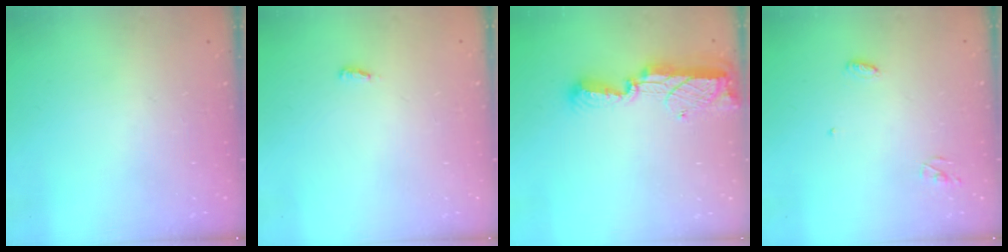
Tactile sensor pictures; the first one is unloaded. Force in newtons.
{"total": 2.6, "press": 2.4, "slide": 1.0}
{"total": 9.9, "press": 9.7, "slide": 2.0}
{"total": 3.5, "press": 3.5, "slide": 0.2}